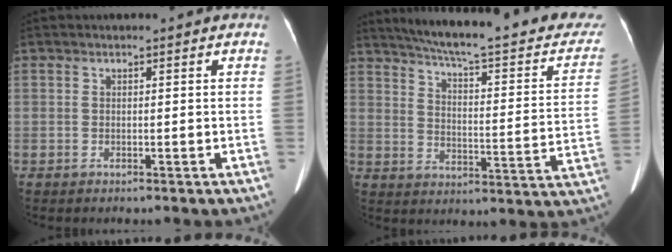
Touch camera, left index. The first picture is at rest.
{"total": 27.0, "force": [23.0, 4.1, 13.6], "torque": [-0.195, -0.037, 0.284]}